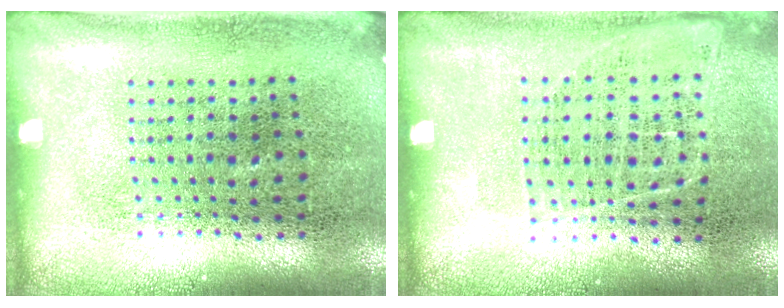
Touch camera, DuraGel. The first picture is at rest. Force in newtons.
{"total": 1.0, "press": 0.8, "slide": 0.6}